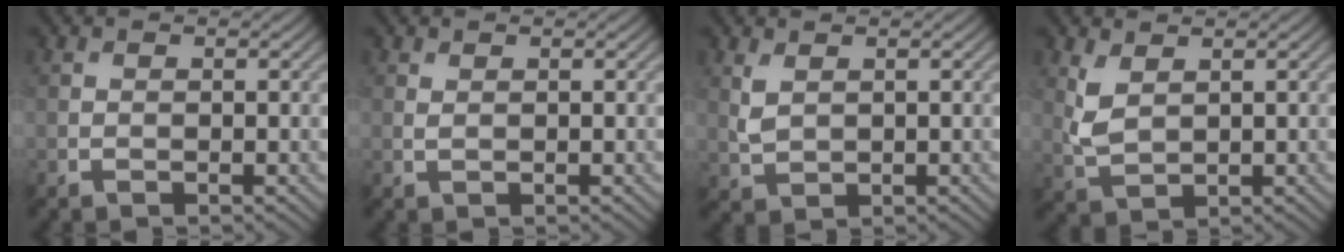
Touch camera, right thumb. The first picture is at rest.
{"total": 0.6, "force": [0.4, 0.2, 0.4], "torque": [-0.012, 0.000, 0.008]}
{"total": 2.3, "force": [1.1, 1.4, 1.4], "torque": [-0.042, -0.004, 0.029]}
{"total": 3.7, "force": [1.7, 2.0, 2.6], "torque": [-0.073, -0.003, 0.039]}